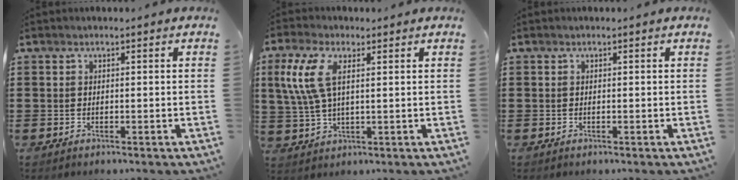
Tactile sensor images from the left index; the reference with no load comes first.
{"total": 7.2, "force": [2.6, 3.1, 5.9], "torque": [-0.148, 0.002, 0.040]}
{"total": 0.0}